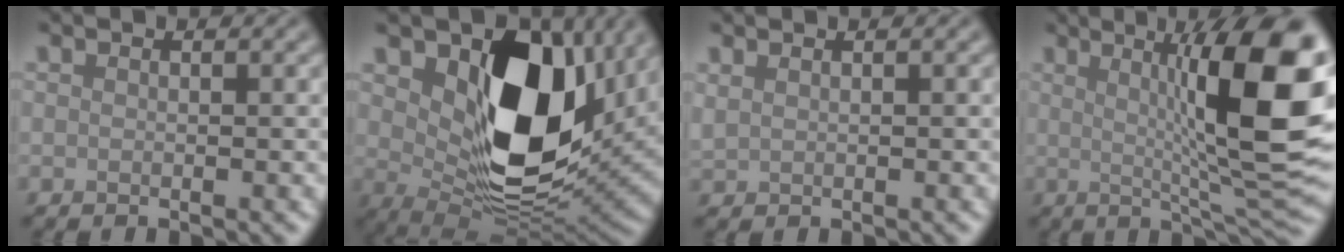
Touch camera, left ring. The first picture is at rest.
{"total": 12.6, "force": [3.8, 7.2, 9.7], "torque": [-0.149, -0.013, 0.078]}
{"total": 0.9, "force": [0.5, 0.7, 0.4], "torque": [-0.012, 0.005, 0.014]}
{"total": 12.5, "force": [2.2, 2.1, 12.2], "torque": [-0.161, 0.007, 0.042]}